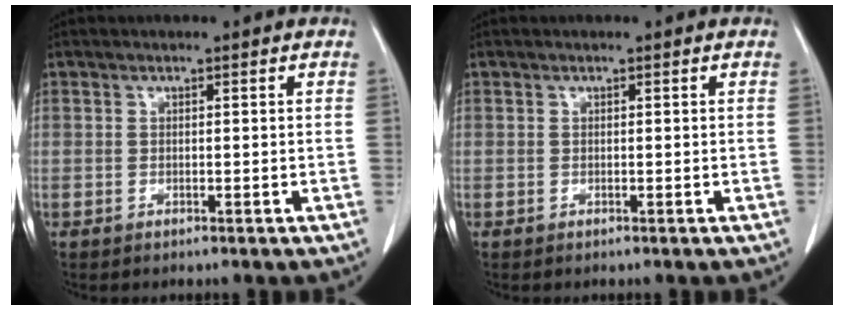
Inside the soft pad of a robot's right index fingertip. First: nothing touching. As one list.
[{"total": 0.0}]